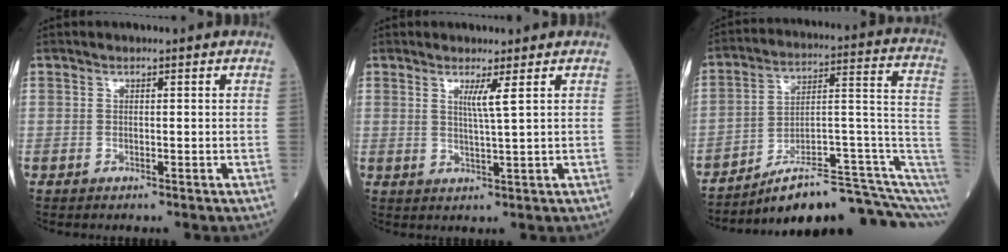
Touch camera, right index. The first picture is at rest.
{"total": 2.6, "force": [1.2, -0.8, 2.1], "torque": [-0.041, -0.010, 0.024]}
{"total": 17.0, "force": [-11.4, 2.0, 12.4], "torque": [-0.123, 0.075, -0.168]}